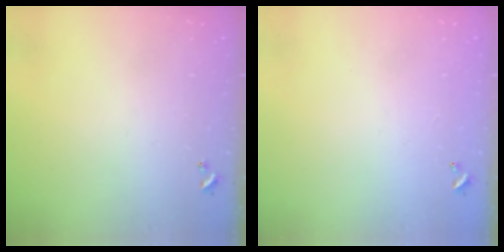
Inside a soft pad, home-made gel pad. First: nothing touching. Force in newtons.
{"total": 2.8, "press": 2.8, "slide": 0.1}